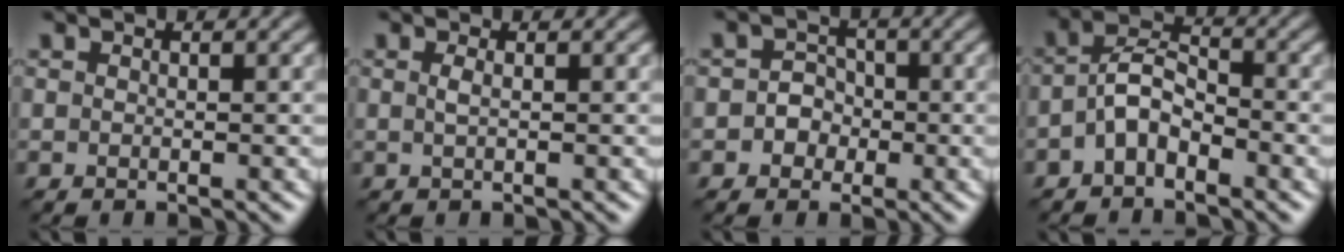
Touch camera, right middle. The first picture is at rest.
{"total": 0.7, "force": [0.1, 0.2, 0.7], "torque": [-0.016, 0.002, 0.002]}
{"total": 2.3, "force": [-0.5, 2.1, 0.8], "torque": [0.010, 0.001, -0.018]}
{"total": 3.5, "force": [-1.6, 1.8, 2.5], "torque": [-0.047, 0.014, -0.039]}